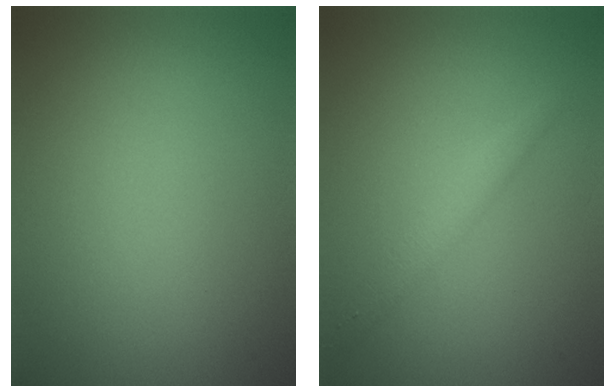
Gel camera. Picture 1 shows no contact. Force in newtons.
{"total": 1.6, "press": 1.6, "slide": 0.1}